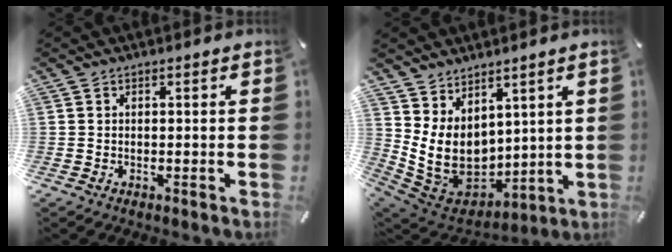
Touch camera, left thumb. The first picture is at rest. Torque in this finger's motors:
{"motor_torque": [1.07, 0.89, 1.96, -0.81, 0.36]}